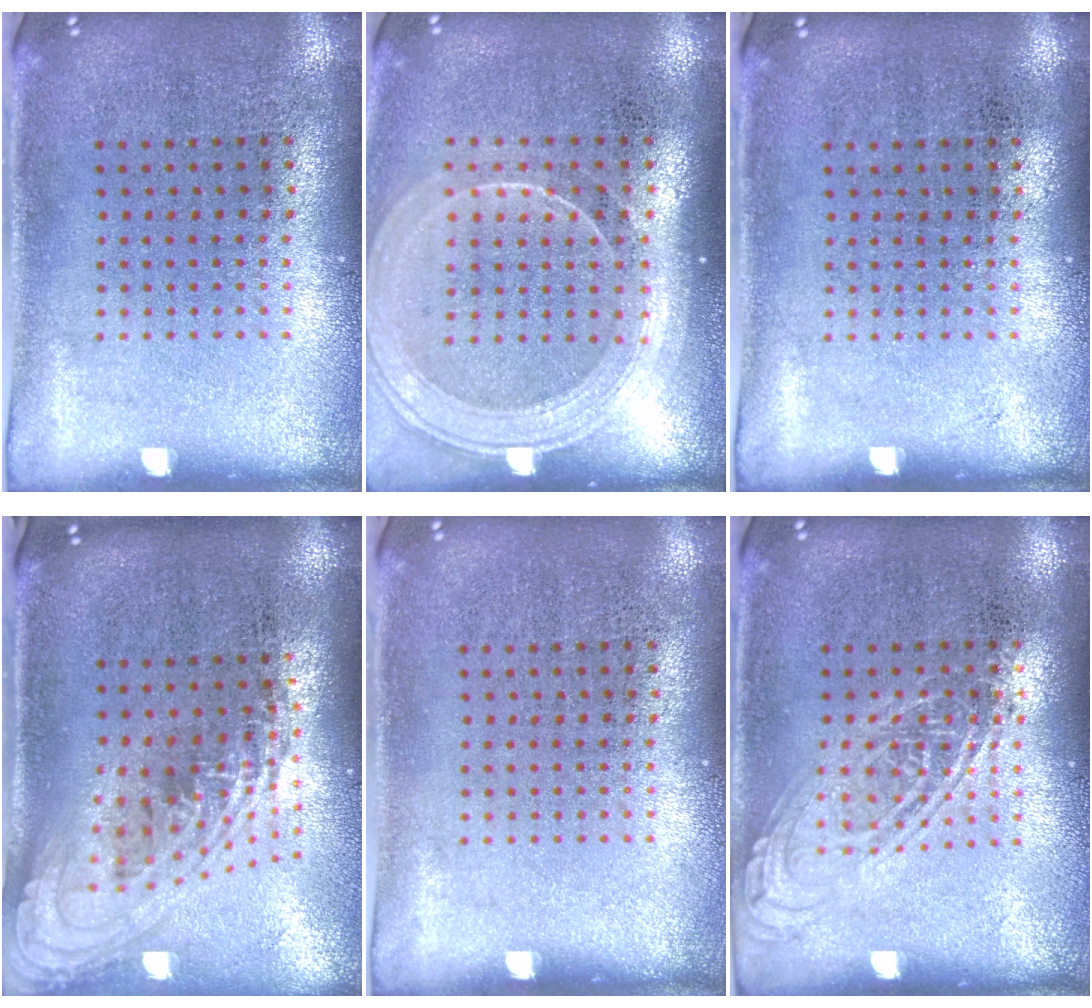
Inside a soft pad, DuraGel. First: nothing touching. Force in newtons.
{"total": 1.8, "press": 1.7, "slide": 0.8}
{"total": 0.0}
{"total": 2.3, "press": 1.7, "slide": 1.6}
{"total": 0.0}
{"total": 1.2, "press": 1.2, "slide": 0.1}